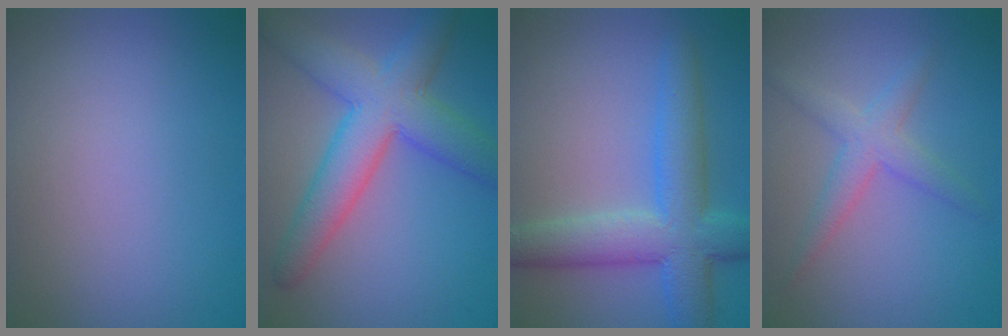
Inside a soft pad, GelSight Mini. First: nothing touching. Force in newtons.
{"total": 7.4, "press": 7.4, "slide": 0.2}
{"total": 6.7, "press": 6.7, "slide": 0.1}
{"total": 2.8, "press": 2.8, "slide": 0.2}